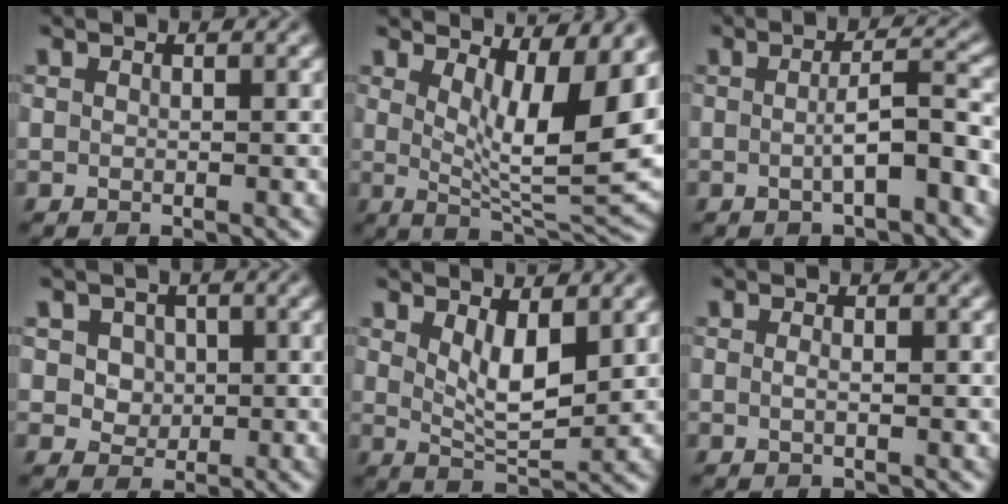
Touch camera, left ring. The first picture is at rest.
{"total": 9.8, "force": [3.2, 2.8, 8.8], "torque": [-0.135, -0.012, 0.058]}
{"total": 3.6, "force": [-0.8, 0.7, 3.4], "torque": [-0.056, 0.010, -0.016]}
{"total": 3.7, "force": [1.4, 3.0, 1.6], "torque": [-0.030, 0.008, 0.021]}
{"total": 4.0, "force": [1.6, 1.4, 3.4], "torque": [-0.065, -0.013, 0.033]}
{"total": 0.6, "force": [0.0, 0.1, 0.6], "torque": [-0.013, 0.000, -0.001]}